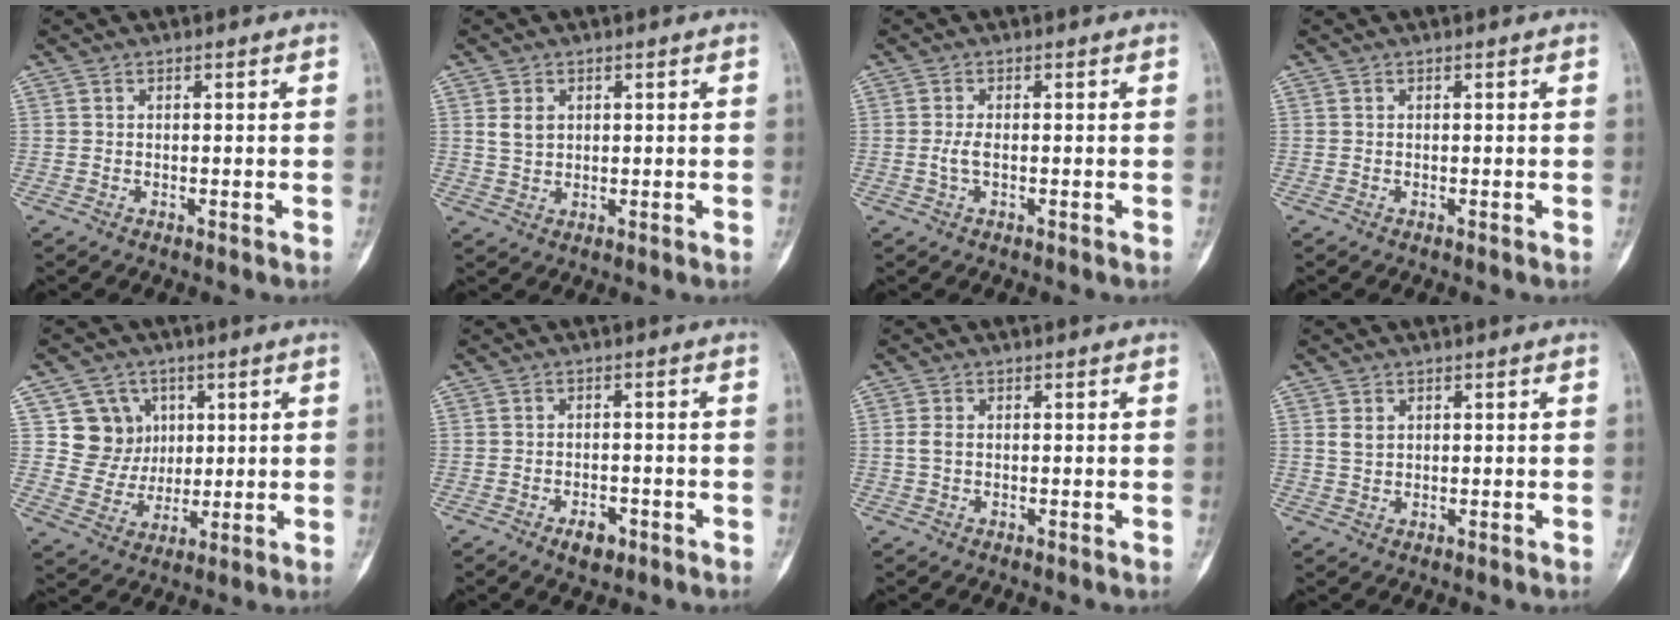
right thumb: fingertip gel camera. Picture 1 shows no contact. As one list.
[{"total": 3.2, "force": [1.0, 2.4, 1.9], "torque": [-0.026, -0.003, 0.024]}, {"total": 2.0, "force": [-0.3, 0.7, 1.8], "torque": [-0.044, -0.002, -0.008]}, {"total": 0.0}, {"total": 9.3, "force": [3.0, 8.6, 1.7], "torque": [0.015, -0.009, 0.060]}, {"total": 3.6, "force": [-2.0, 2.0, 2.2], "torque": [-0.025, 0.008, -0.029]}, {"total": 1.7, "force": [0.0, 1.1, 1.3], "torque": [-0.030, 0.001, -0.001]}, {"total": 2.1, "force": [0.8, 1.5, 1.2], "torque": [-0.019, -0.002, 0.020]}]